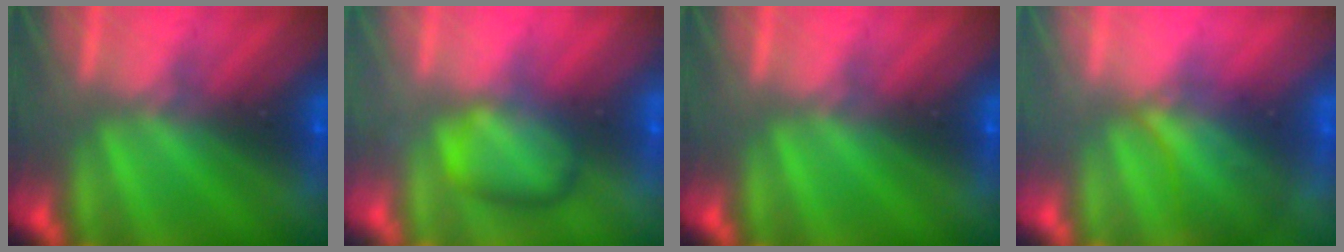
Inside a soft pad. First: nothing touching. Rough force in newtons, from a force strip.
{"total": 2.4}
{"total": 0.0}
{"total": 3.4}